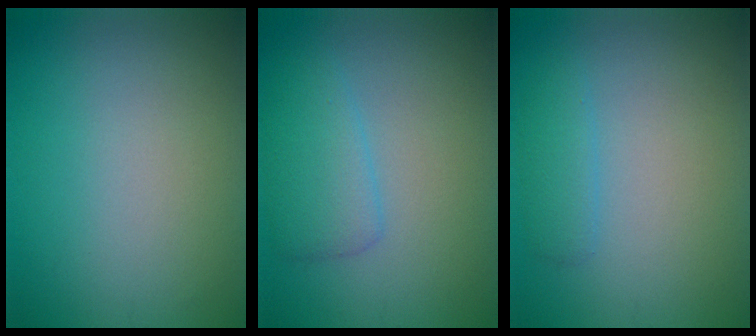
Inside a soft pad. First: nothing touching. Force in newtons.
{"total": 3.0, "press": 3.0, "slide": 0.2}
{"total": 1.5, "press": 1.5, "slide": 0.1}